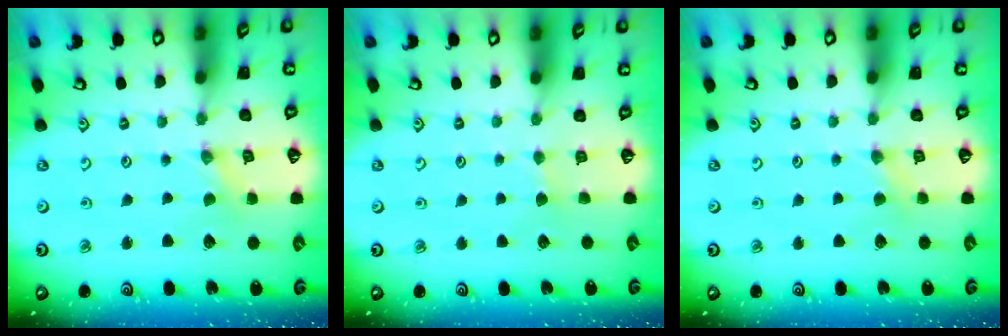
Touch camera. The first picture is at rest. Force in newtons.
{"total": 2.2, "press": 2.2, "slide": 0.2}
{"total": 2.1, "press": 2.1, "slide": 0.4}